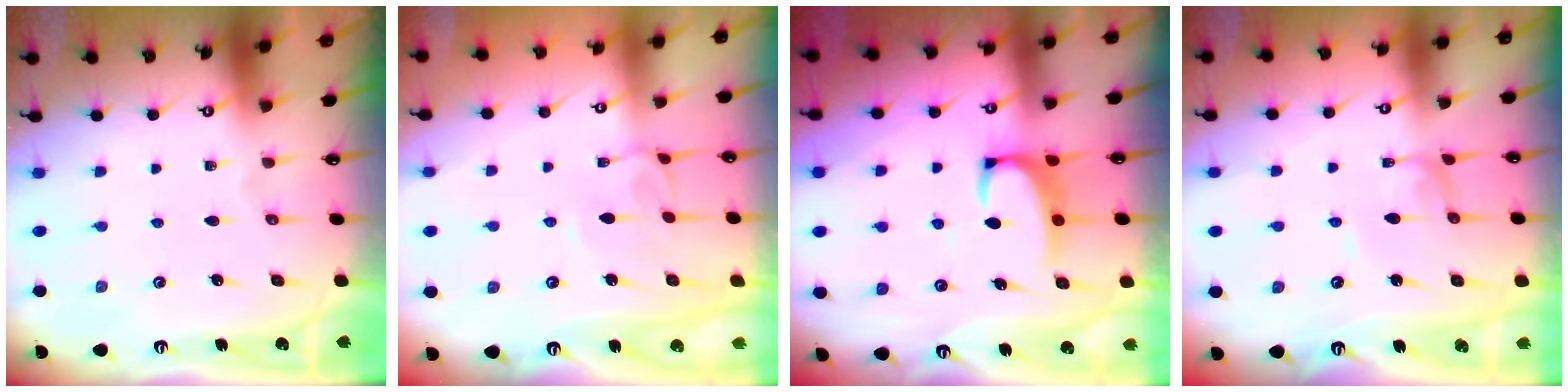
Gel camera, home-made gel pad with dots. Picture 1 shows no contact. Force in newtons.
{"total": 4.7, "press": 4.7, "slide": 0.0}
{"total": 3.5, "press": 3.5, "slide": 0.7}
{"total": 2.2, "press": 2.2, "slide": 0.1}